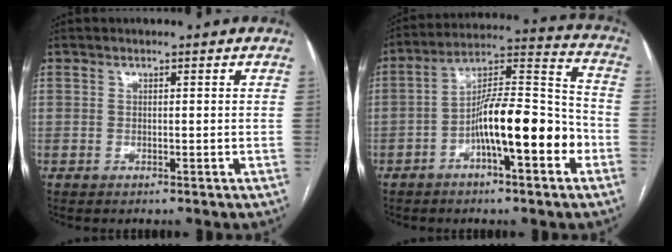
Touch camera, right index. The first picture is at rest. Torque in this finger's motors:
{"motor_torque": [1.44, -0.70, 1.05, 0.21]}